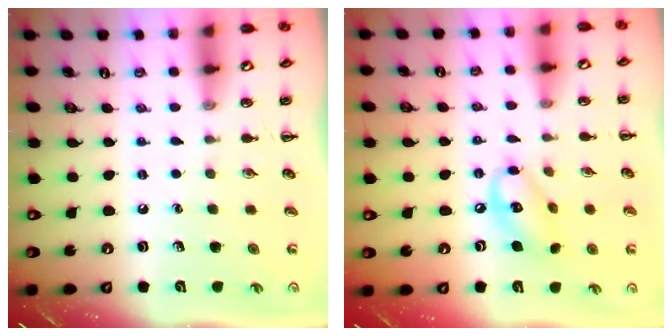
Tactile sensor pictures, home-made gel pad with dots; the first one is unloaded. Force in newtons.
{"total": 10.7, "press": 10.5, "slide": 2.1}